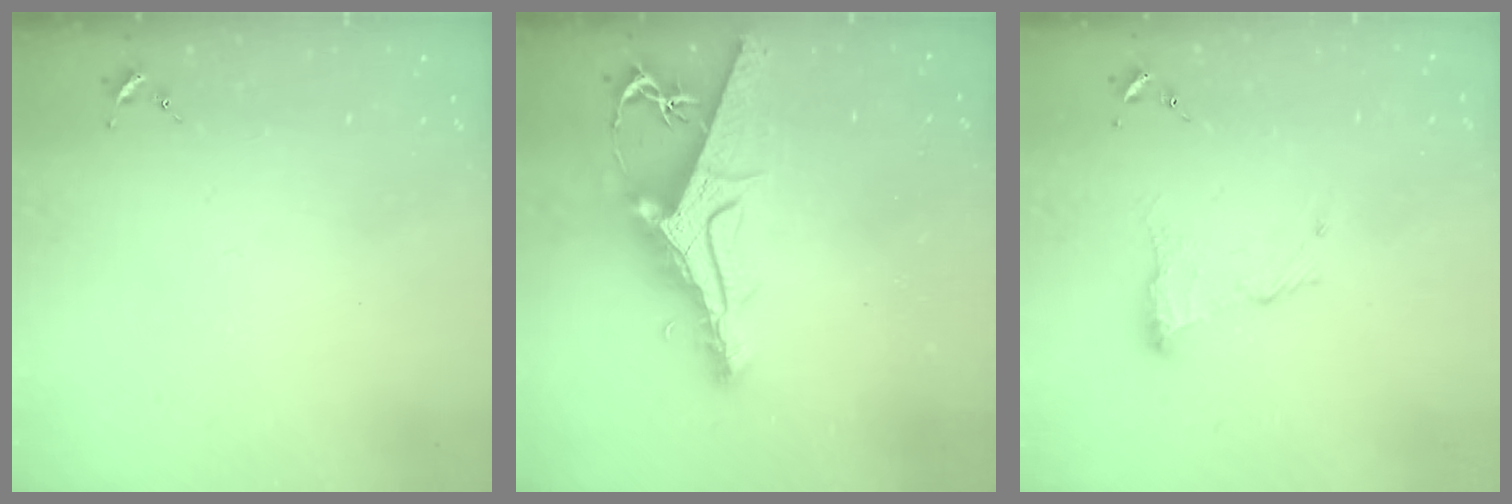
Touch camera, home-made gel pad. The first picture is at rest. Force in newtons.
{"total": 12.9, "press": 12.8, "slide": 1.2}
{"total": 9.9, "press": 9.9, "slide": 0.1}